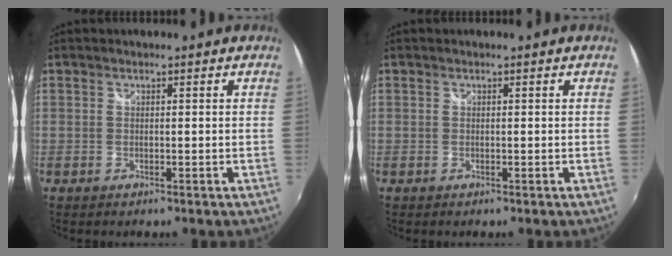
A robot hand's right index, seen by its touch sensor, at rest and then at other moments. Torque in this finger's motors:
{"motor_torque": [-0.01, -0.01, 0.00, 0.00]}